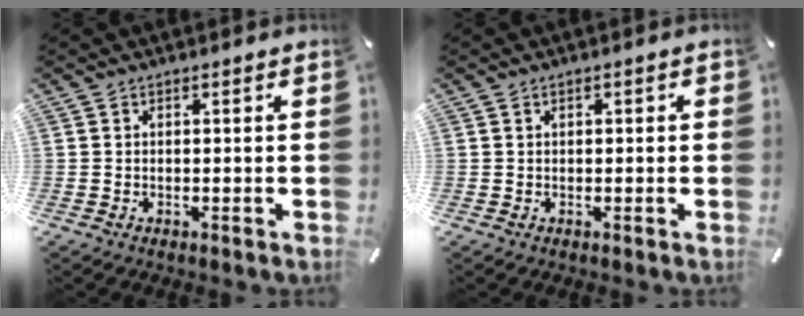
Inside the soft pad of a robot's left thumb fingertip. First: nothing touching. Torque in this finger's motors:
{"motor_torque": [0.03, -0.09, -0.08, -0.03, 0.00]}